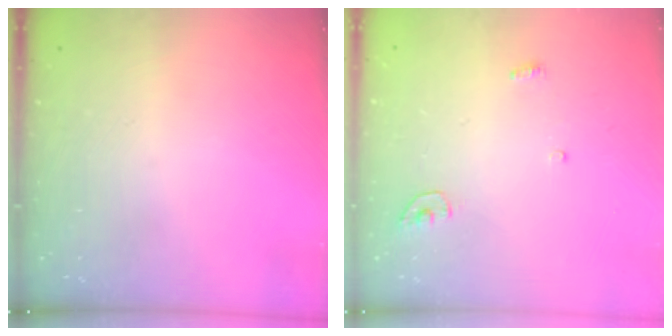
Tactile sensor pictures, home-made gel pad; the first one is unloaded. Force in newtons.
{"total": 3.4, "press": 3.4, "slide": 0.3}